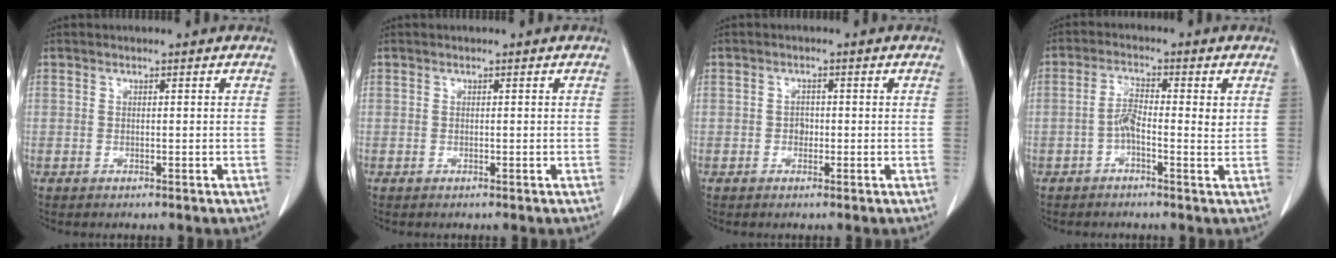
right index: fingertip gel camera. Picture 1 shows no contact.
{"total": 0.0}
{"total": 1.3, "force": [-0.3, 1.0, 0.7], "torque": [-0.008, 0.005, -0.005]}
{"total": 4.6, "force": [-0.2, 1.4, 4.4], "torque": [-0.083, 0.011, -0.009]}